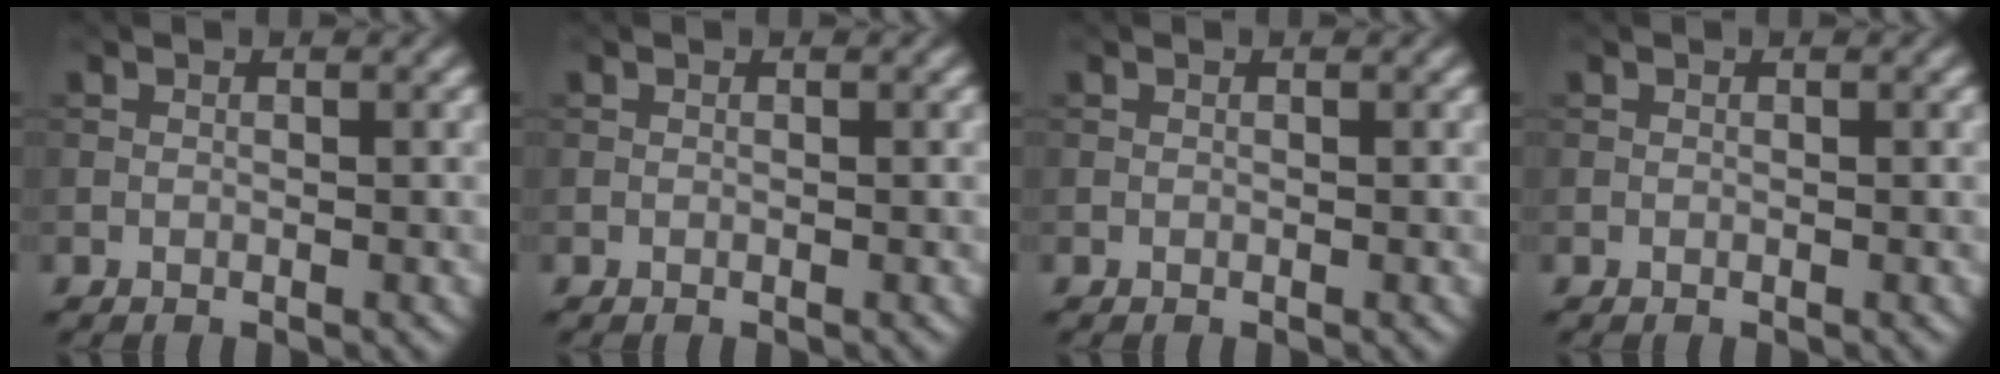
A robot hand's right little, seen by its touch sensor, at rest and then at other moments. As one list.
[{"total": 0.0}, {"total": 0.0}, {"total": 0.0}]